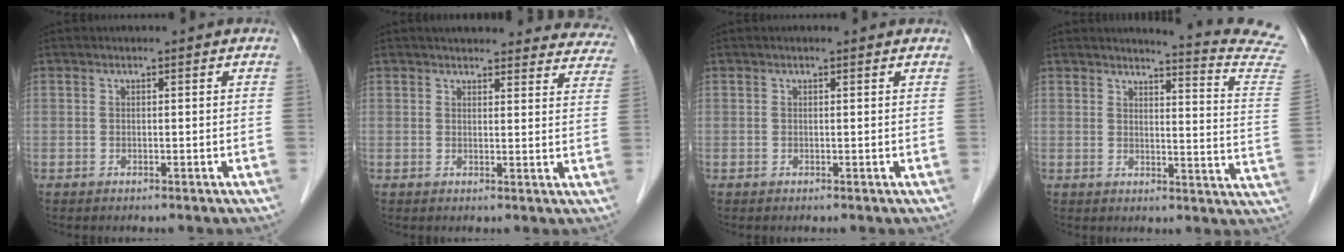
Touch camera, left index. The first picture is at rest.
{"total": 20.1, "force": [18.9, 5.1, 4.9], "torque": [-0.041, -0.021, 0.200]}
{"total": 0.7, "force": [0.7, 0.1, 0.2], "torque": [-0.011, 0.004, 0.004]}
{"total": 13.0, "force": [12.6, -1.2, 3.3], "torque": [-0.036, -0.103, 0.115]}